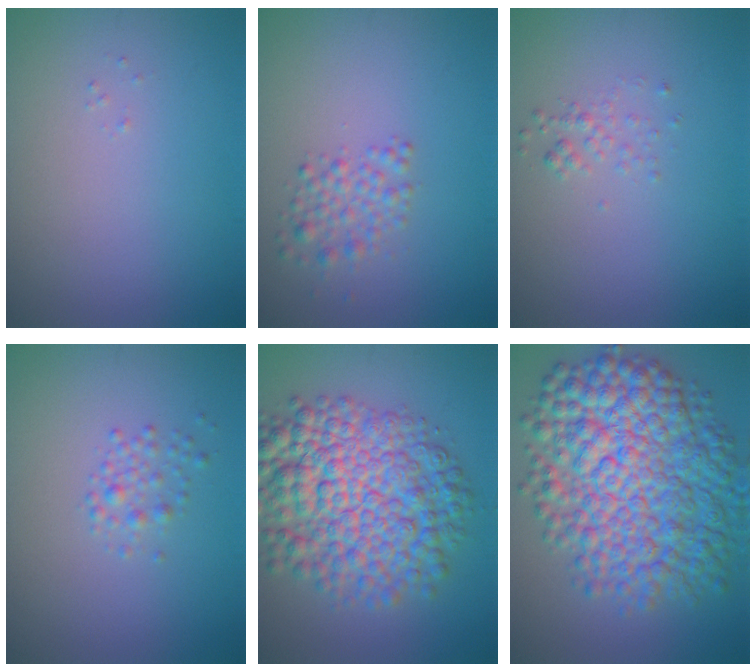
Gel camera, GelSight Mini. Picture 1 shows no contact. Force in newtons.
{"total": 2.2, "press": 2.2, "slide": 0.1}
{"total": 1.0, "press": 1.0, "slide": 0.1}
{"total": 1.4, "press": 1.4, "slide": 0.0}
{"total": 10.5, "press": 10.5, "slide": 0.2}
{"total": 12.0, "press": 12.0, "slide": 0.1}